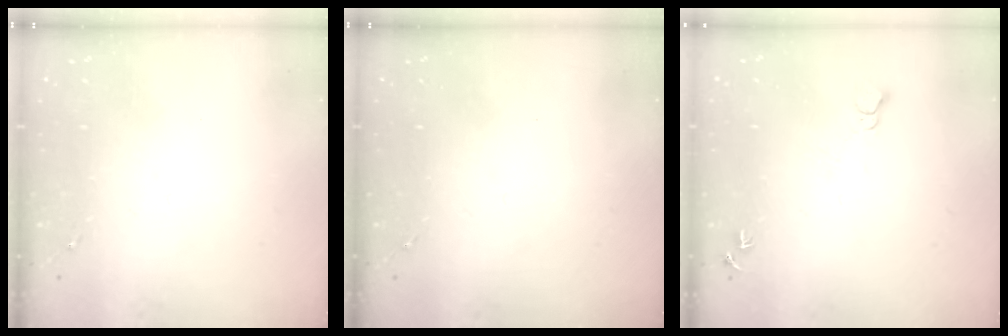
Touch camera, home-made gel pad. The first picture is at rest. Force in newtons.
{"total": 0.0}
{"total": 5.2, "press": 5.2, "slide": 0.6}